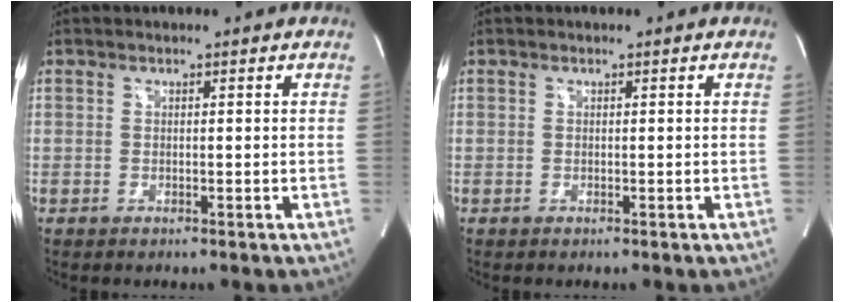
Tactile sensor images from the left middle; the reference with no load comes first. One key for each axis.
{"total": 0.0}